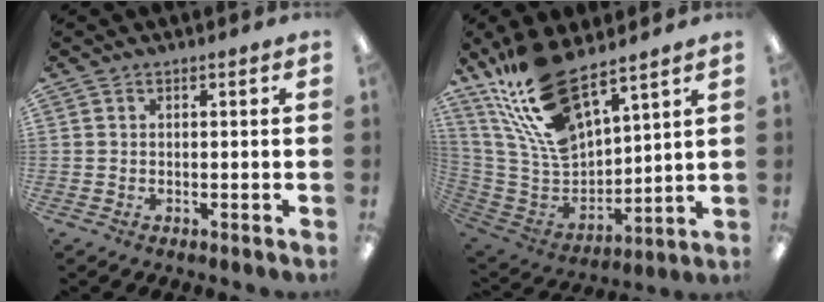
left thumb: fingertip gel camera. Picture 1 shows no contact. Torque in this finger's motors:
{"motor_torque": [0.71, 0.52, 1.43, -1.39, 0.25]}